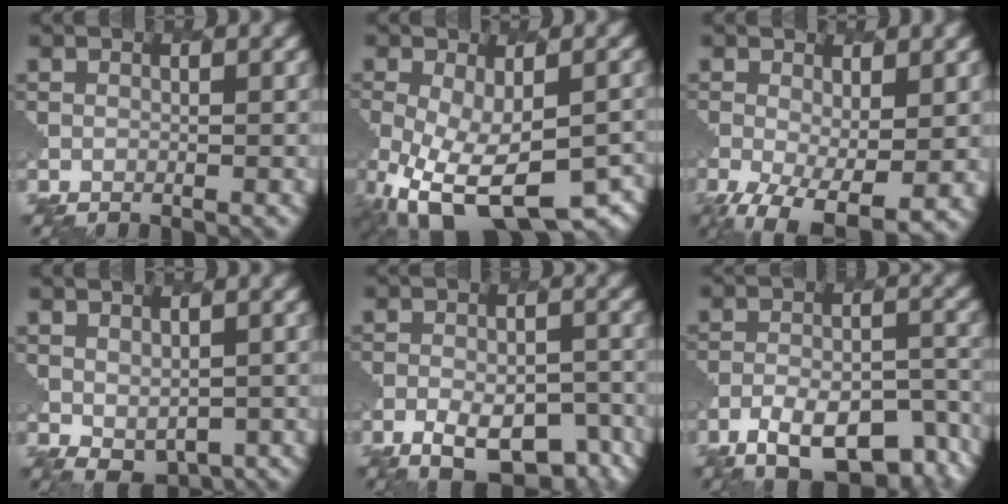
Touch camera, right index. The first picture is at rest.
{"total": 13.8, "force": [-6.1, 6.6, 10.4], "torque": [-0.189, -0.065, -0.074]}
{"total": 6.8, "force": [-2.4, 3.4, 5.4], "torque": [-0.113, -0.029, -0.028]}
{"total": 2.6, "force": [0.2, 2.0, 1.7], "torque": [-0.027, -0.014, 0.014]}
{"total": 8.2, "force": [-4.7, 3.8, 5.6], "torque": [-0.083, -0.004, -0.067]}
{"total": 10.2, "force": [-6.6, 4.2, 6.5], "torque": [-0.101, -0.007, -0.099]}